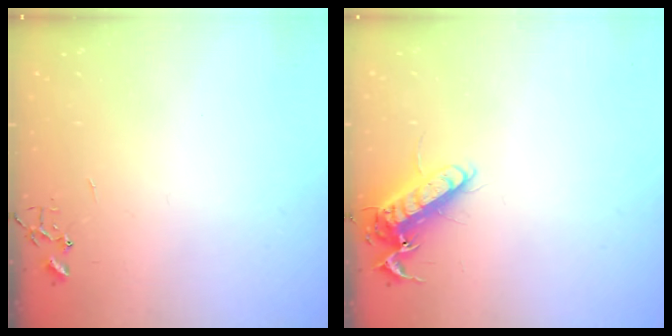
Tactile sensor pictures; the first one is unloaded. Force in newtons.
{"total": 12.3, "press": 12.1, "slide": 1.8}